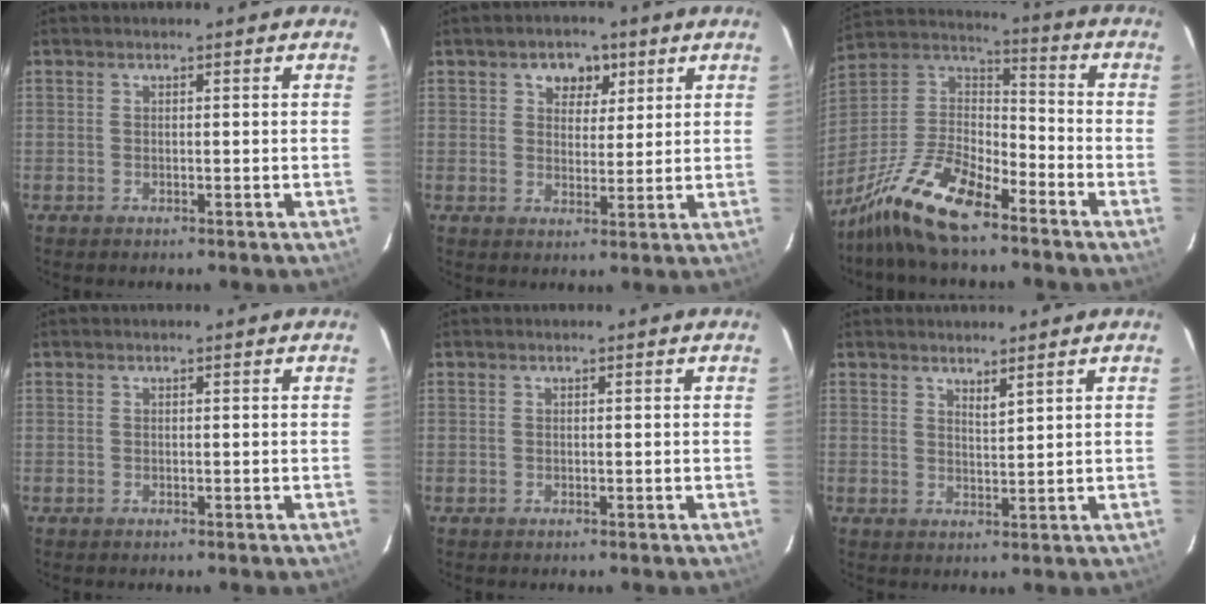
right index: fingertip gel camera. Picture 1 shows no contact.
{"total": 5.3, "force": [2.6, 4.0, 2.4], "torque": [-0.031, 0.008, 0.041]}
{"total": 17.0, "force": [-12.3, 5.3, 10.4], "torque": [-0.227, 0.002, -0.237]}
{"total": 0.0}
{"total": 0.0}
{"total": 2.1, "force": [1.8, 0.1, 1.1], "torque": [-0.019, -0.003, 0.030]}